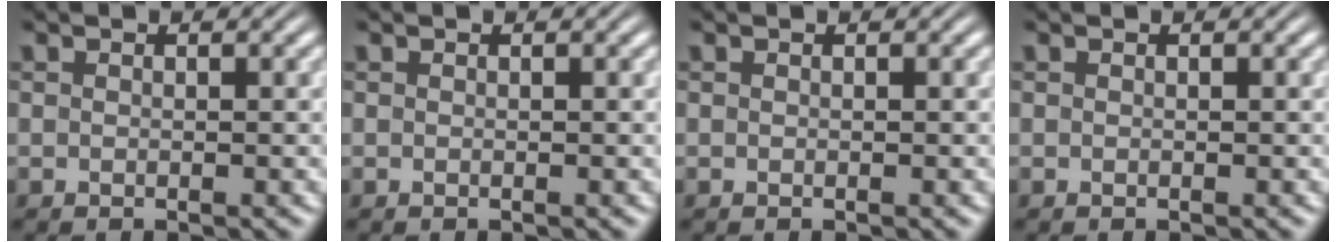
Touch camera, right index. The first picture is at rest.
{"total": 0.0}
{"total": 0.0}
{"total": 0.0}